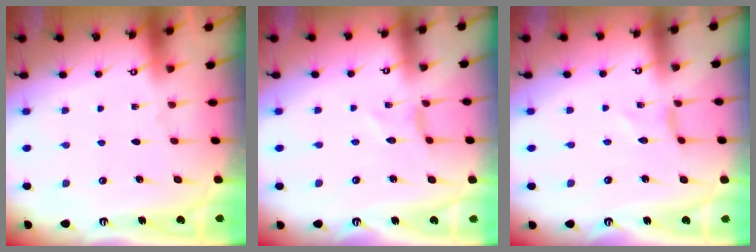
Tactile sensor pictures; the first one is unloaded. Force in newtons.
{"total": 0.0}
{"total": 0.0}